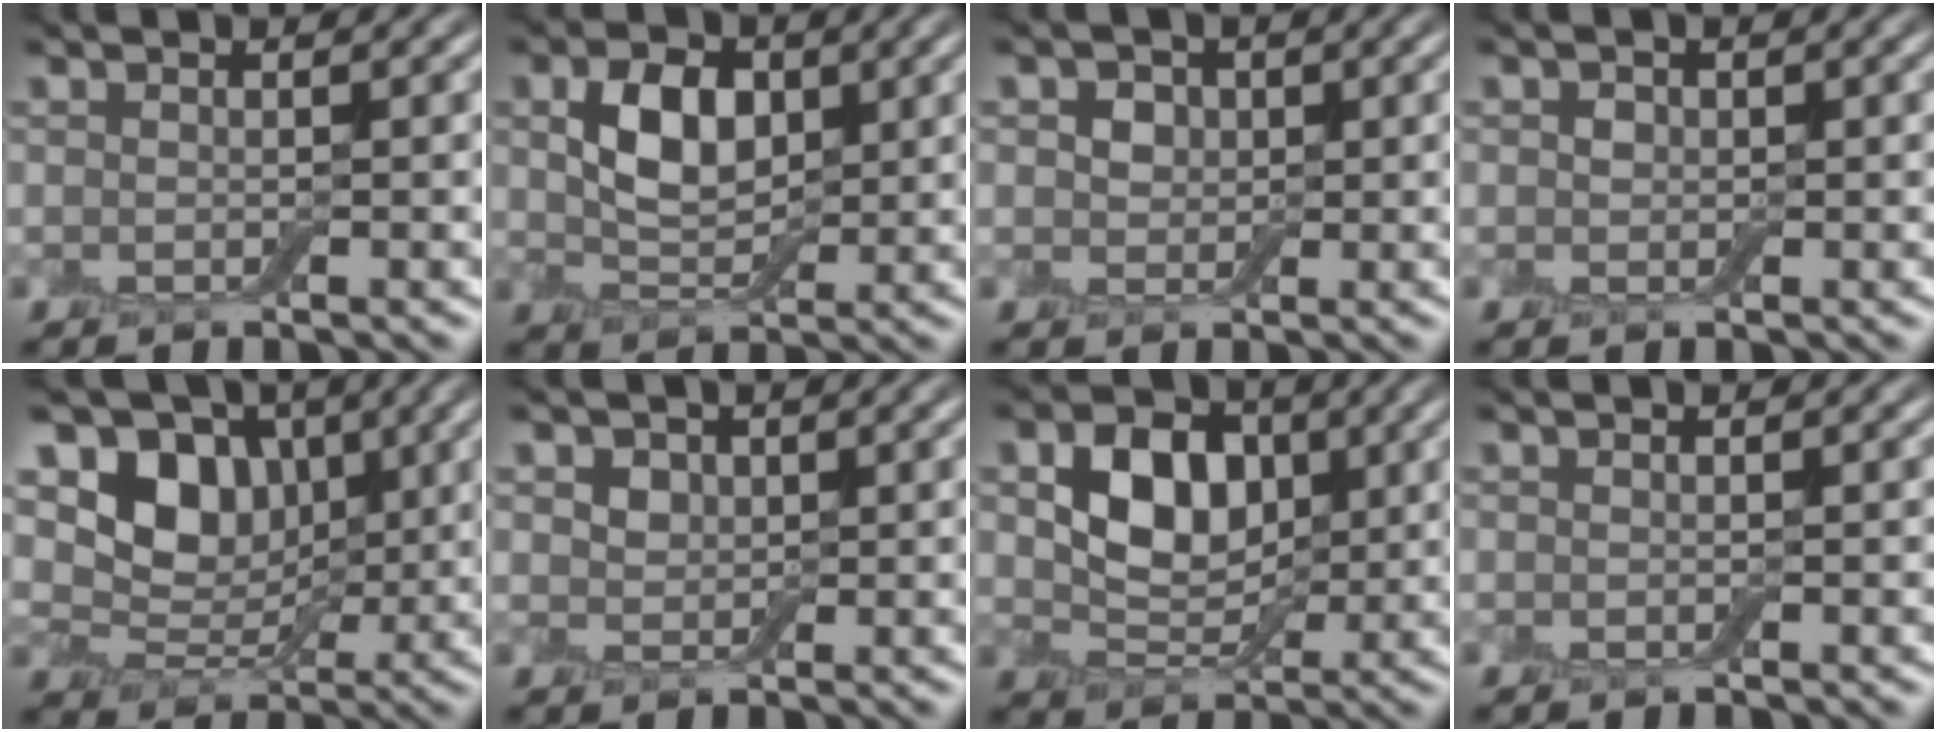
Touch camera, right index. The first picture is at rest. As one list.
[{"total": 4.6, "force": [1.3, 3.1, 3.2], "torque": [-0.066, 0.004, 0.022]}, {"total": 3.1, "force": [1.3, 2.4, 1.5], "torque": [-0.026, 0.013, 0.005]}, {"total": 1.0, "force": [0.2, 0.9, 0.4], "torque": [-0.005, 0.002, -0.002]}, {"total": 6.4, "force": [2.1, 5.0, 3.4], "torque": [-0.050, -0.008, 0.024]}, {"total": 2.5, "force": [1.3, 1.8, 1.1], "torque": [-0.026, 0.010, 0.018]}, {"total": 5.7, "force": [1.3, 4.2, 3.6], "torque": [-0.071, -0.001, 0.016]}, {"total": 0.0}]